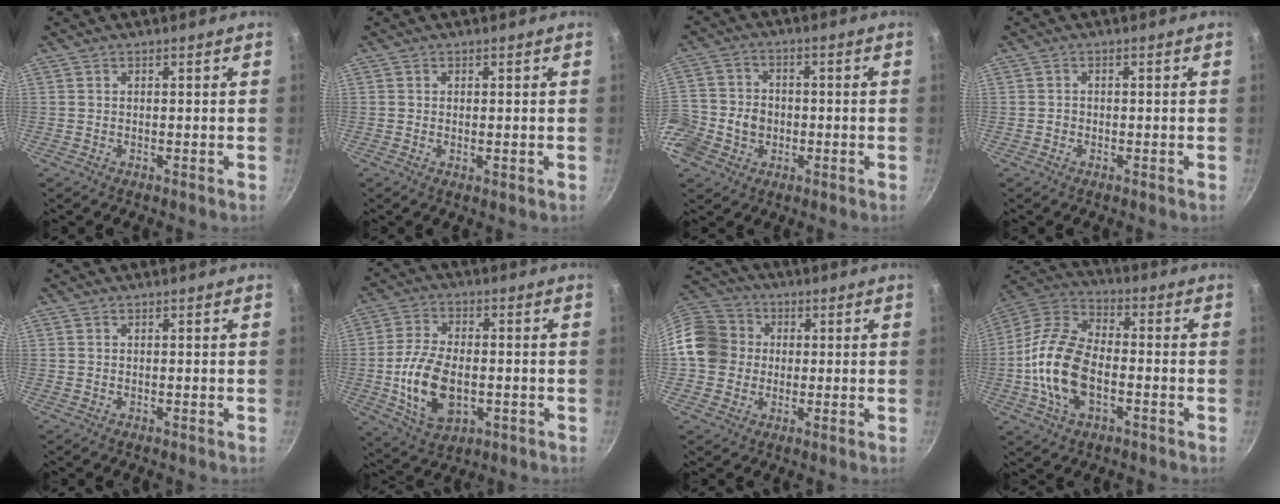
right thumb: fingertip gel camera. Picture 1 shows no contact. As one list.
[{"total": 1.2, "force": [0.0, 0.4, 1.1], "torque": [-0.019, -0.003, -0.002]}, {"total": 13.3, "force": [-3.5, 11.3, 6.1], "torque": [-0.127, 0.032, -0.071]}, {"total": 0.8, "force": [-0.3, 0.8, 0.2], "torque": [-0.001, 0.003, -0.006]}, {"total": 0.0}, {"total": 13.6, "force": [-2.3, 8.0, 10.7], "torque": [-0.195, 0.012, -0.036]}, {"total": 13.0, "force": [0.4, 11.7, 5.7], "torque": [-0.087, 0.031, -0.009]}, {"total": 16.4, "force": [-3.4, 9.5, 13.0], "torque": [-0.238, 0.037, -0.079]}]